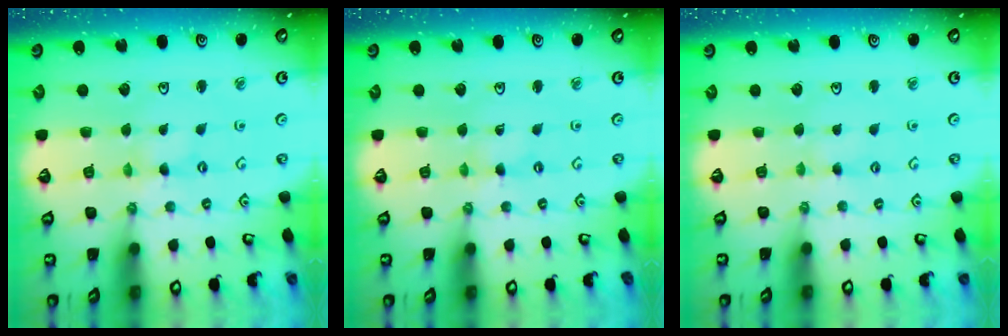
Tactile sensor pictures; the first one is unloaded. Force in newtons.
{"total": 0.0}
{"total": 1.9, "press": 1.9, "slide": 0.3}